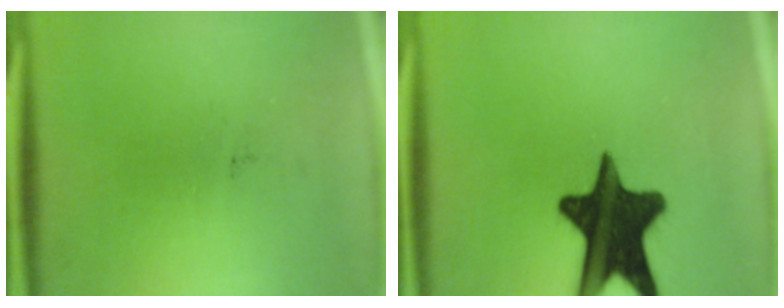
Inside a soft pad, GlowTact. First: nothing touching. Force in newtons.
{"total": 17.0}